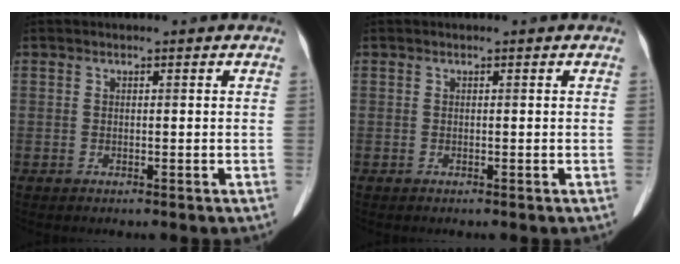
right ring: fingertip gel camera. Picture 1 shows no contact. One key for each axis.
{"total": 0.0}